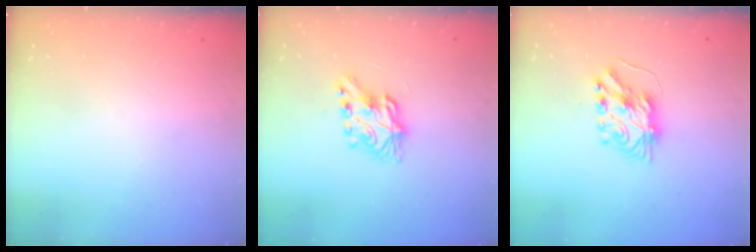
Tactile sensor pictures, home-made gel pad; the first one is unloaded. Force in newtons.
{"total": 7.9, "press": 7.9, "slide": 0.3}
{"total": 7.8, "press": 7.7, "slide": 0.6}